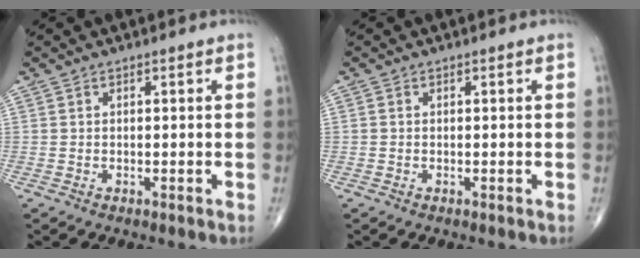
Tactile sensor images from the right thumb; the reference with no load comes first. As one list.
[{"total": 0.0}]